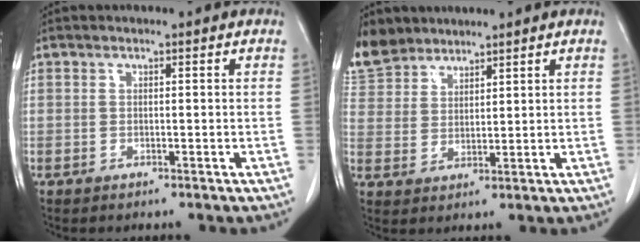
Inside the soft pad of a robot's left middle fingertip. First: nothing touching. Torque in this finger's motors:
{"motor_torque": [1.06, -1.07, 0.51, 0.13]}